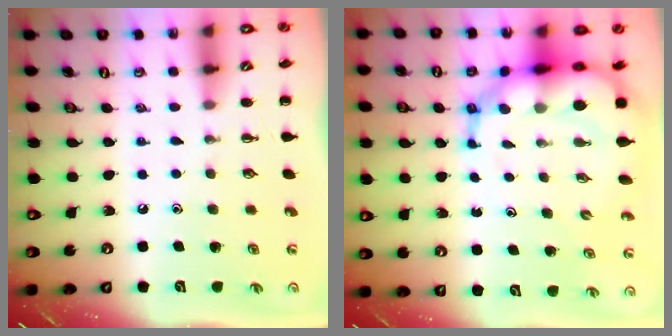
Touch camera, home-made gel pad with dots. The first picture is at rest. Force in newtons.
{"total": 12.9, "press": 12.3, "slide": 3.9}